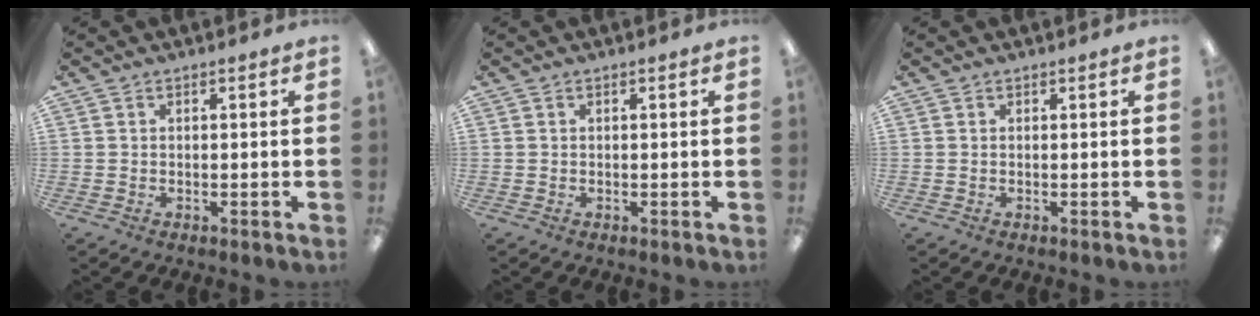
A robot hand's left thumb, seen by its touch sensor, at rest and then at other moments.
{"total": 0.0}
{"total": 0.0}